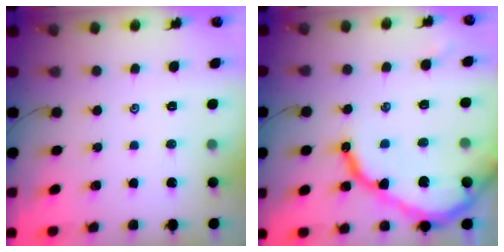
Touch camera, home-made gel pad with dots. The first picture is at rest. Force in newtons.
{"total": 15.2, "press": 15.1, "slide": 1.6}